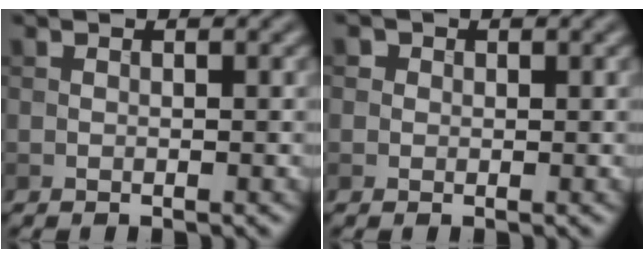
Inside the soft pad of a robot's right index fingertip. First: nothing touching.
{"total": 1.0, "force": [0.4, 0.8, 0.3], "torque": [-0.002, -0.001, -0.003]}